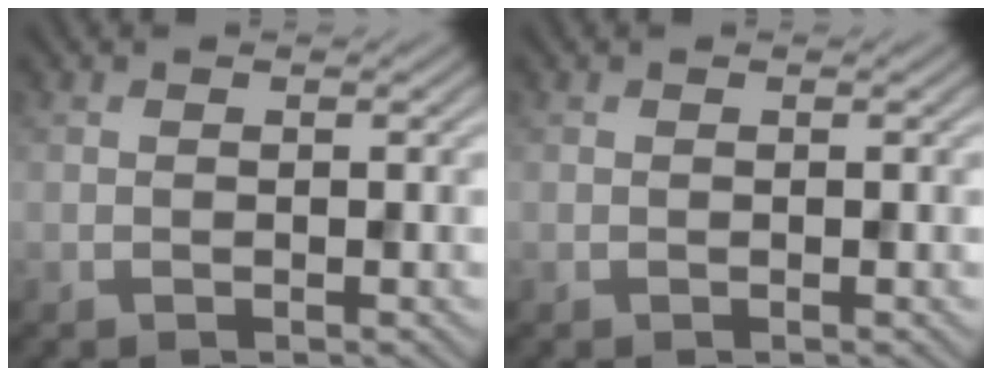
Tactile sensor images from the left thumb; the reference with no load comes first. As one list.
[{"total": 0.0}]